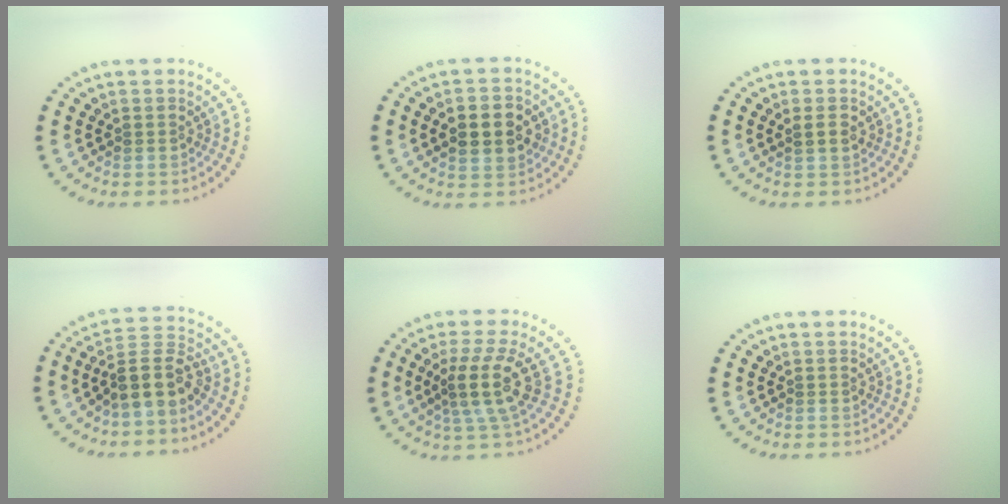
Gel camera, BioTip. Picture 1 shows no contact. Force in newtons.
{"total": 4.6, "press": 4.6, "slide": 0.3}
{"total": 0.7, "press": 0.6, "slide": 0.3}
{"total": 4.1, "press": 3.6, "slide": 1.9}
{"total": 3.9, "press": 3.2, "slide": 2.3}
{"total": 0.0}